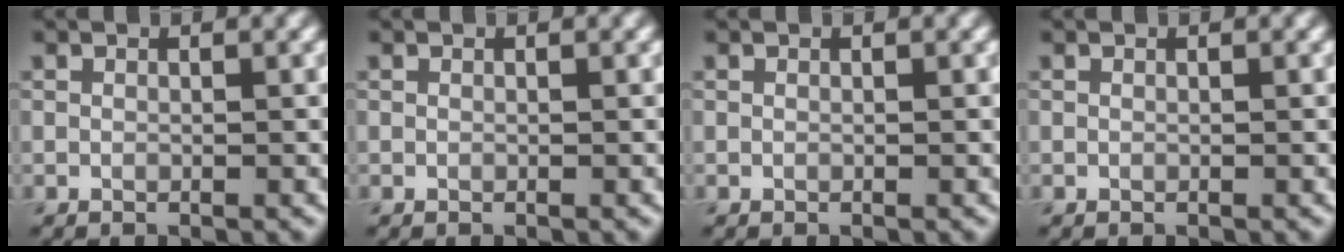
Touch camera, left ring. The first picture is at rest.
{"total": 0.0}
{"total": 0.0}
{"total": 0.0}